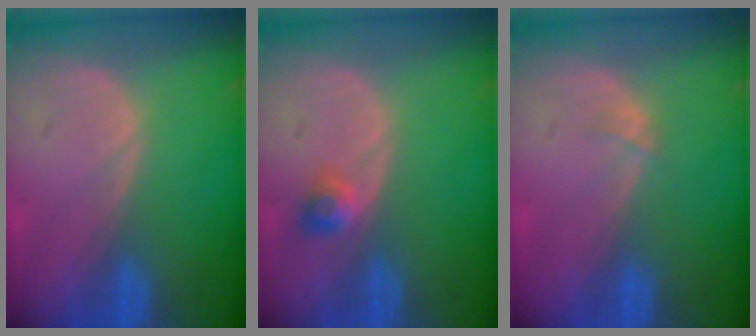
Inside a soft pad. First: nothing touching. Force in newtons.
{"total": 2.4, "press": 2.1, "slide": 1.2}
{"total": 1.2, "press": 0.9, "slide": 0.7}